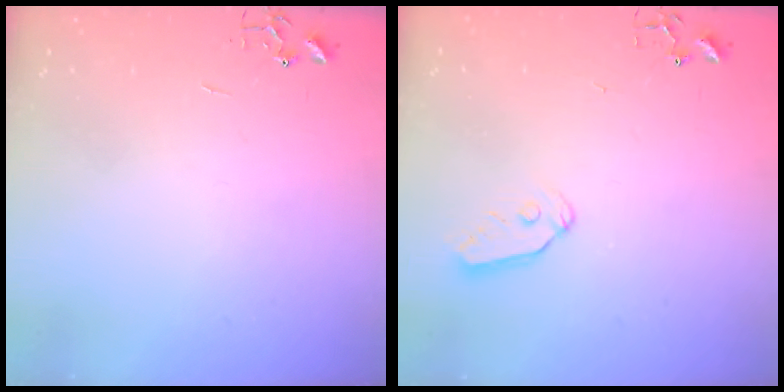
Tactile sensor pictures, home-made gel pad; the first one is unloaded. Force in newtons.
{"total": 7.4, "press": 7.4, "slide": 0.5}